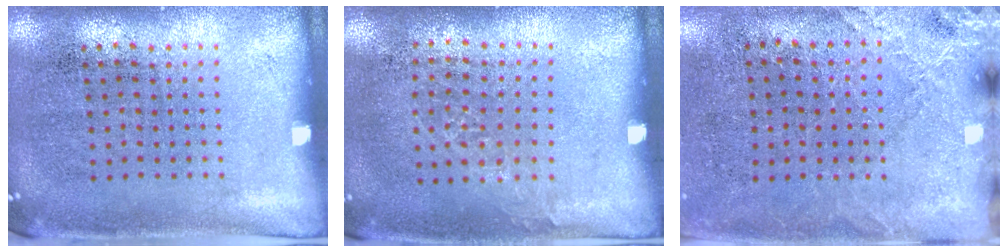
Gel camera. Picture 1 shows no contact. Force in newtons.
{"total": 0.8, "press": 0.7, "slide": 0.4}
{"total": 2.6, "press": 2.4, "slide": 1.0}